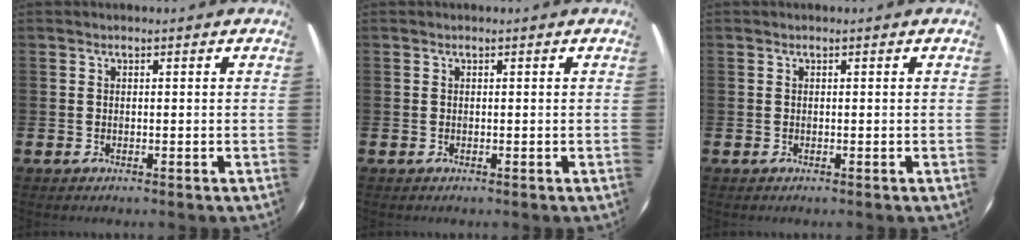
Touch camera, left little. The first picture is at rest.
{"total": 0.0}
{"total": 0.0}